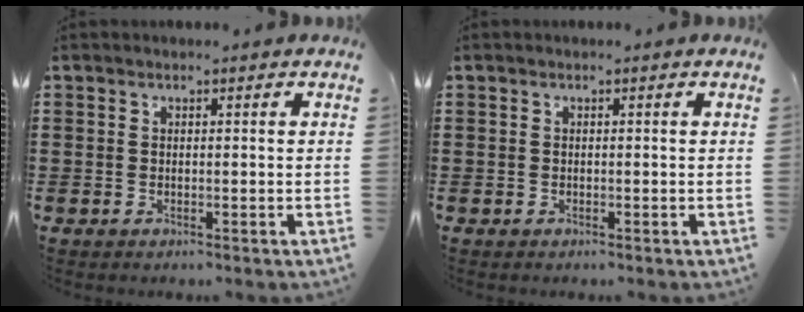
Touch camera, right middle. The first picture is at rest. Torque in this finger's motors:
{"motor_torque": [0.08, -0.03, -0.03, 0.01]}